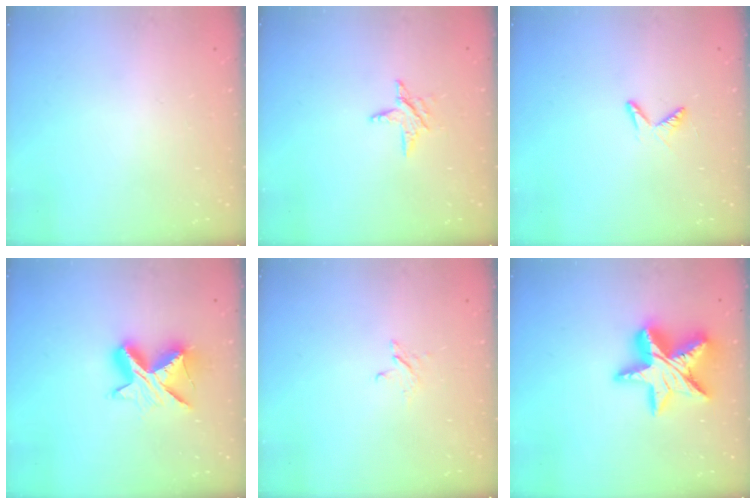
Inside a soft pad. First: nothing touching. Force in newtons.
{"total": 5.5, "press": 5.5, "slide": 0.6}
{"total": 4.8, "press": 4.8, "slide": 0.4}
{"total": 10.3, "press": 10.3, "slide": 0.6}
{"total": 2.8, "press": 2.8, "slide": 0.3}
{"total": 18.7, "press": 18.6, "slide": 1.8}